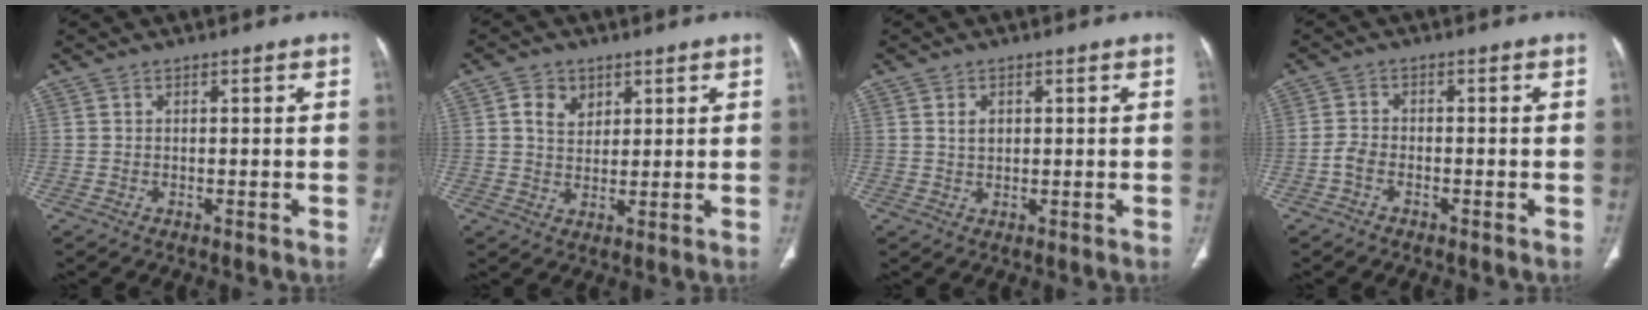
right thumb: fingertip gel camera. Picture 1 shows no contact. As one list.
[{"total": 5.2, "force": [2.2, 3.9, 2.5], "torque": [-0.026, -0.011, 0.040]}, {"total": 2.2, "force": [0.7, 1.5, 1.4], "torque": [-0.017, -0.003, 0.015]}, {"total": 2.4, "force": [-1.3, 1.4, 1.5], "torque": [-0.031, 0.012, -0.028]}]